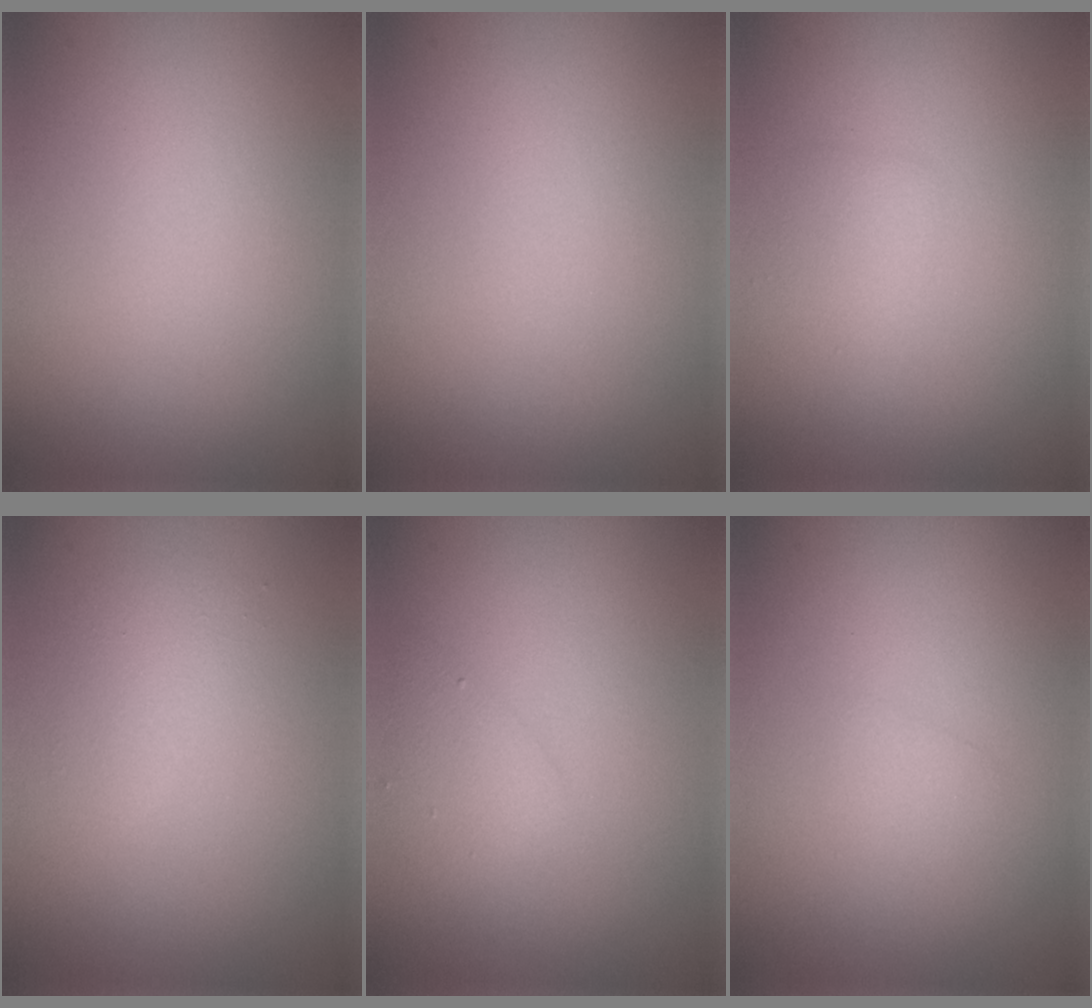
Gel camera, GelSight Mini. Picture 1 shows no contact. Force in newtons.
{"total": 0.0}
{"total": 1.5, "press": 1.5, "slide": 0.1}
{"total": 1.8, "press": 1.8, "slide": 0.2}
{"total": 1.7, "press": 1.6, "slide": 0.1}
{"total": 0.9, "press": 0.9, "slide": 0.0}